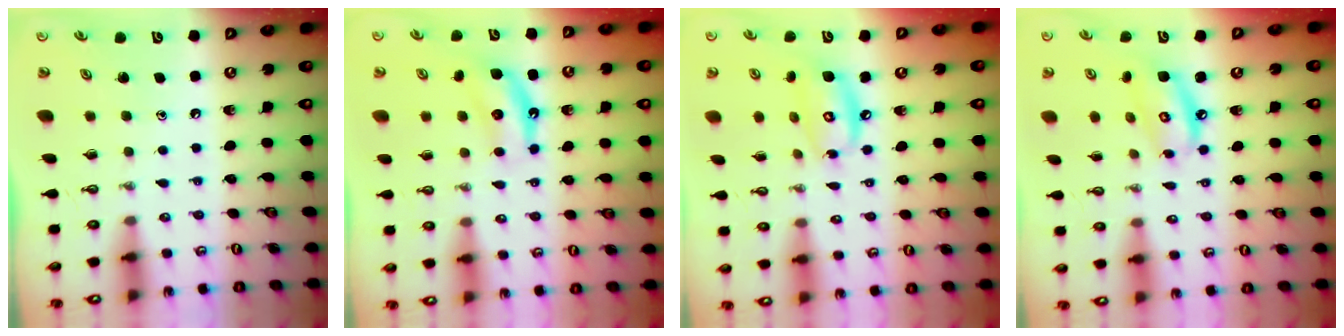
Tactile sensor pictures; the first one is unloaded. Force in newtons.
{"total": 6.4, "press": 6.4, "slide": 1.1}
{"total": 11.5, "press": 11.4, "slide": 1.0}
{"total": 8.7, "press": 8.7, "slide": 0.8}